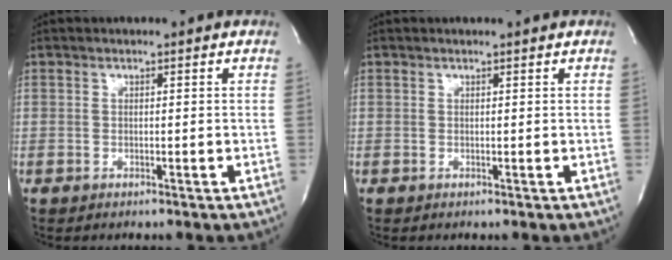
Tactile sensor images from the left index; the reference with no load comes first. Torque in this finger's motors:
{"motor_torque": [0.10, -0.02, -0.02, -0.01]}